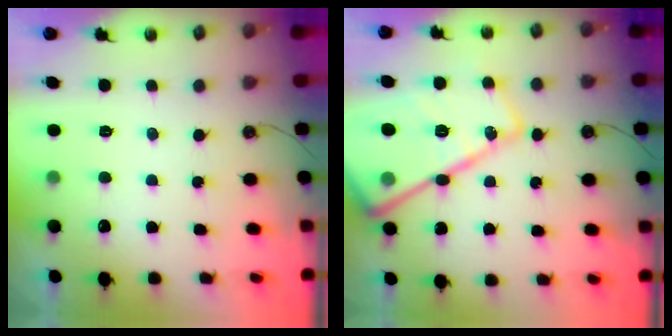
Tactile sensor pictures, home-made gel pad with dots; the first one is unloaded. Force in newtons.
{"total": 25.1, "press": 25.0, "slide": 2.5}